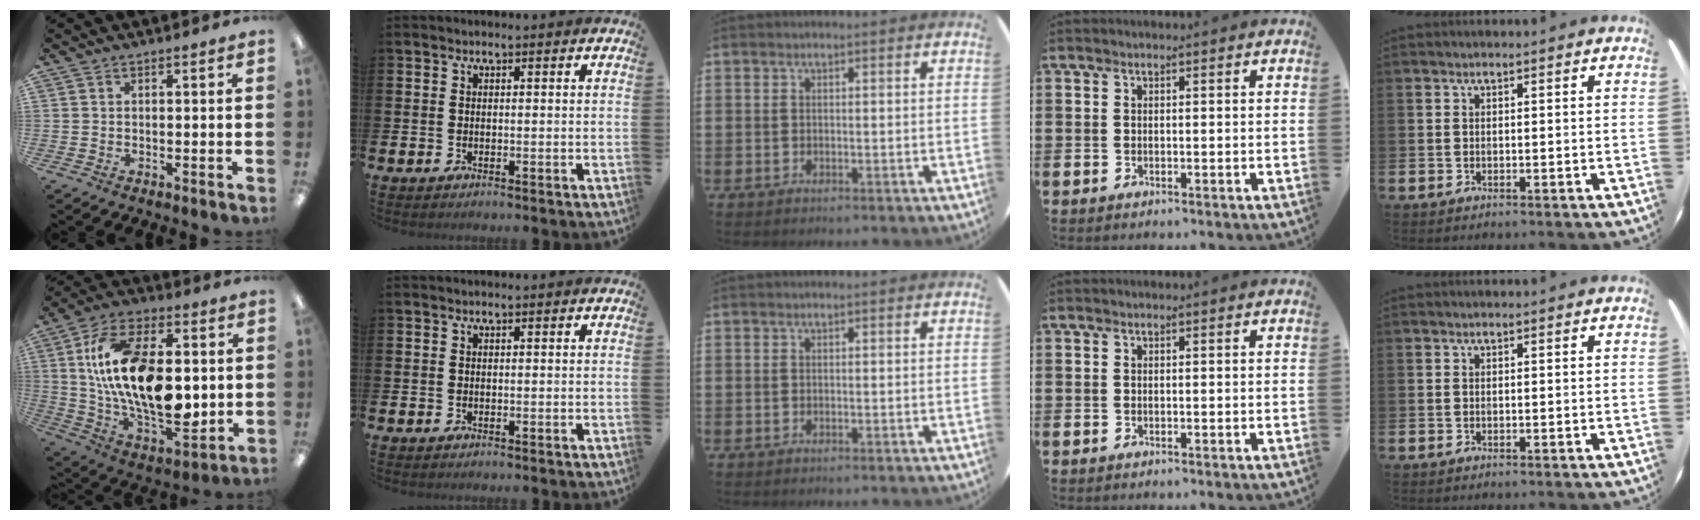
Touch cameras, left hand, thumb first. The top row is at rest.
{"thumb": {"total": 23.2, "force": [2.9, 12.6, 19.2], "torque": [-0.359, -0.004, 0.050]}}